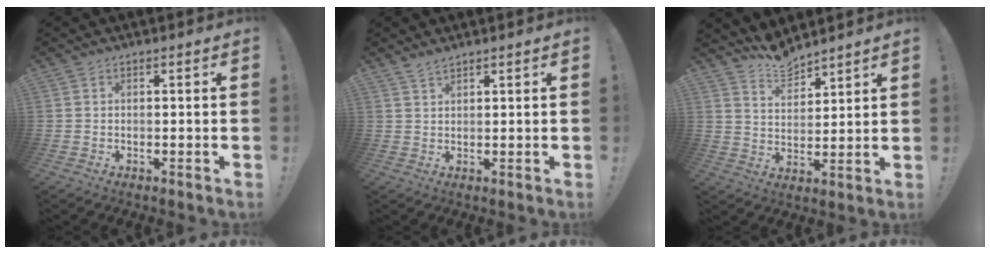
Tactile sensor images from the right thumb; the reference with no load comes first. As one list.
[{"total": 2.4, "force": [2.1, 0.4, 1.0], "torque": [-0.020, -0.011, 0.039]}, {"total": 7.6, "force": [7.1, 2.5, 1.3], "torque": [-0.032, -0.053, 0.133]}]